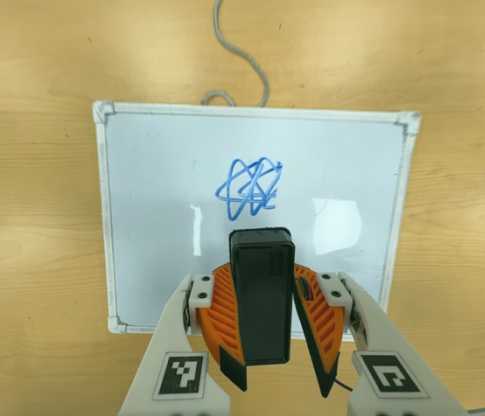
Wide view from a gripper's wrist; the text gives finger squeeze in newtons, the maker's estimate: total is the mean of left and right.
{"total": 8.4, "left": 9.0, "right": 7.7}